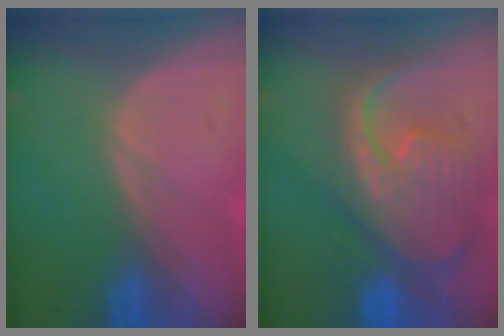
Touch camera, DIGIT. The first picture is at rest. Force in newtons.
{"total": 12.5, "press": 10.7, "slide": 6.4}